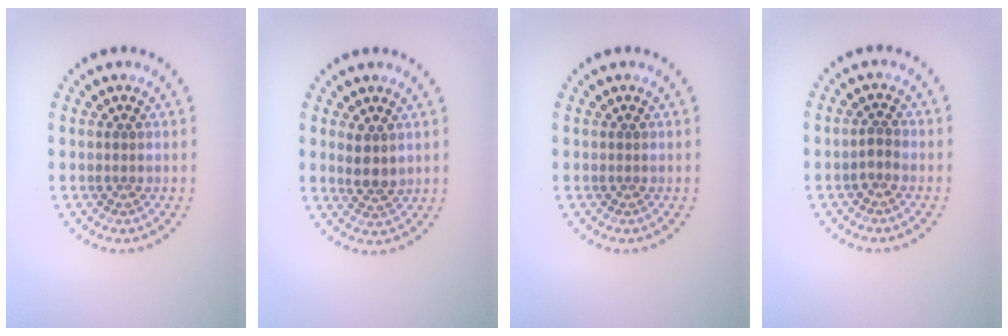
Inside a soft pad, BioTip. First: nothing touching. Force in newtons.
{"total": 2.1, "press": 1.9, "slide": 0.8}
{"total": 0.0}
{"total": 1.0, "press": 0.9, "slide": 0.4}